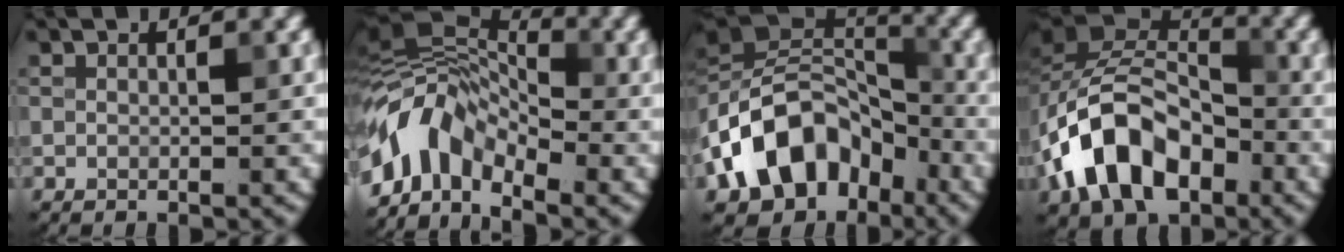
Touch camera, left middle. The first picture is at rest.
{"total": 7.8, "force": [-3.9, 4.4, 5.2], "torque": [-0.088, 0.014, -0.089]}
{"total": 11.9, "force": [-5.3, 8.2, 6.8], "torque": [-0.120, 0.015, -0.110]}
{"total": 10.5, "force": [-4.2, 6.8, 6.8], "torque": [-0.121, 0.015, -0.086]}